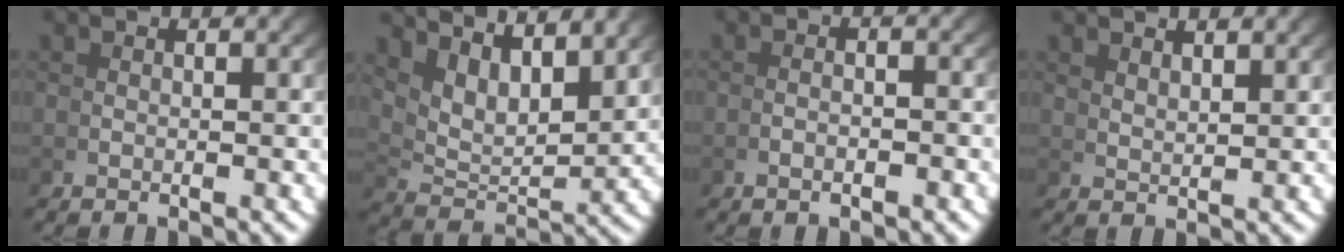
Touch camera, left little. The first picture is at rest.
{"total": 6.4, "force": [3.3, 3.0, 4.6], "torque": [-0.073, -0.009, 0.063]}
{"total": 1.2, "force": [-0.9, 0.0, 0.8], "torque": [-0.012, 0.004, -0.018]}
{"total": 2.4, "force": [2.2, -1.1, 0.2], "torque": [0.002, -0.002, 0.048]}